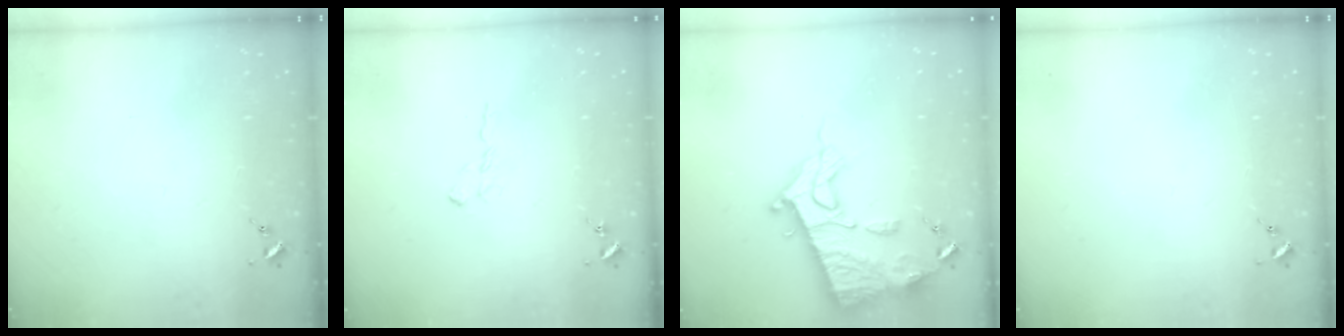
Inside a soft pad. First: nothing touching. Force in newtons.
{"total": 4.9, "press": 4.8, "slide": 0.9}
{"total": 16.5, "press": 16.4, "slide": 1.4}
{"total": 0.0}